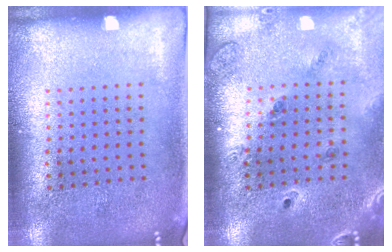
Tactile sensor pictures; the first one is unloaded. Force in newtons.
{"total": 1.4, "press": 1.4, "slide": 0.3}